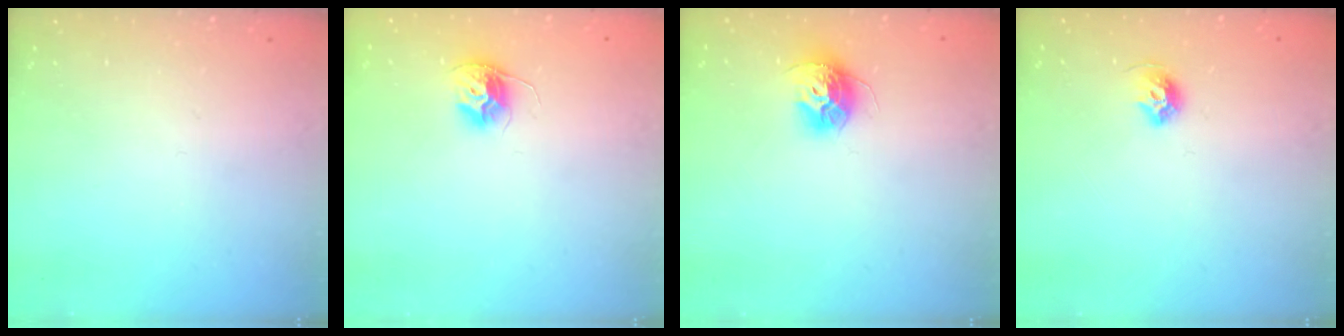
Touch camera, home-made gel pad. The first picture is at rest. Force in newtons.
{"total": 10.1, "press": 10.1, "slide": 0.7}
{"total": 11.2, "press": 11.2, "slide": 0.8}
{"total": 7.3, "press": 7.3, "slide": 0.8}